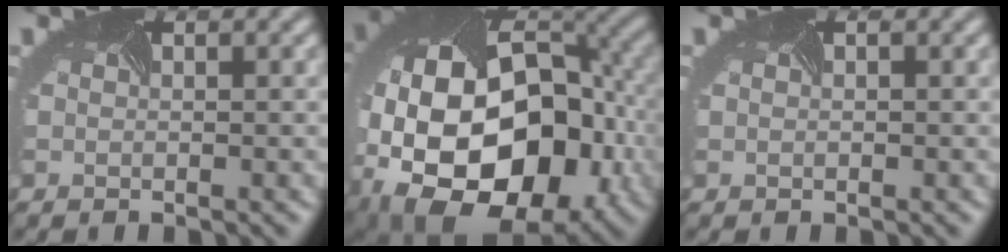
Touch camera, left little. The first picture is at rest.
{"total": 20.9, "force": [-3.9, 14.8, 14.3], "torque": [-0.264, -0.049, -0.046]}
{"total": 1.0, "force": [0.3, 0.7, 0.7], "torque": [-0.006, 0.002, 0.004]}